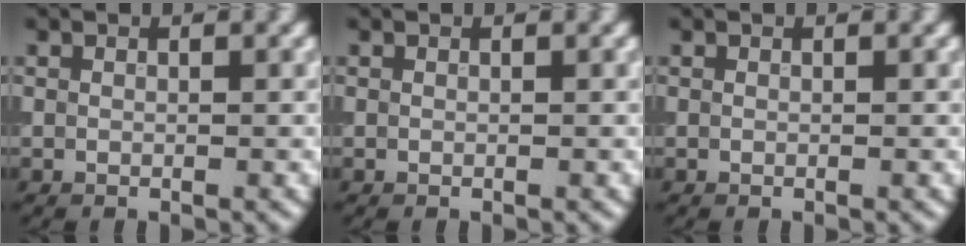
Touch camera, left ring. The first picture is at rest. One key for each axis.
{"total": 0.0}
{"total": 0.0}